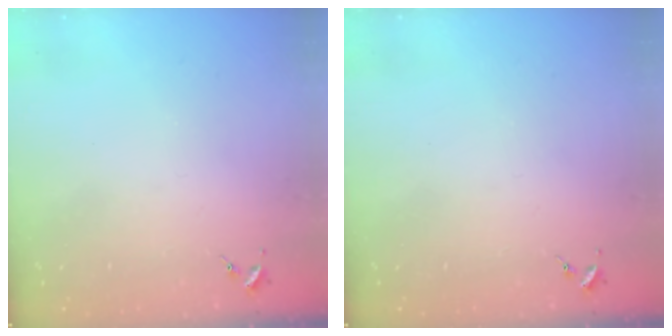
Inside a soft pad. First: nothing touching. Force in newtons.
{"total": 0.0}